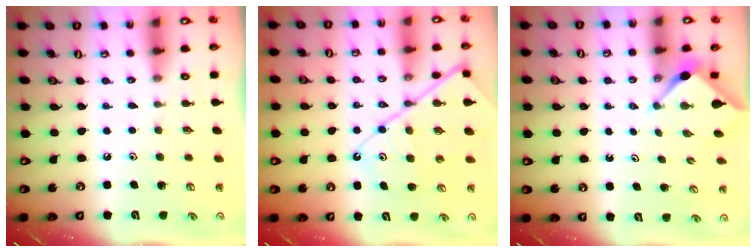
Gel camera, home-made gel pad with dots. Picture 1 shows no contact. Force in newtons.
{"total": 11.5, "press": 11.4, "slide": 1.3}
{"total": 3.0, "press": 3.0, "slide": 0.3}